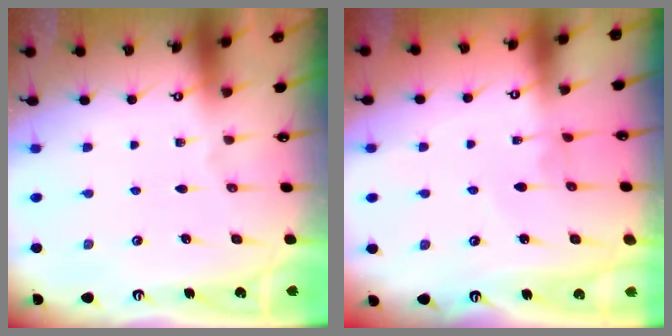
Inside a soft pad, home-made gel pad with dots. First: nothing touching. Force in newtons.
{"total": 2.7, "press": 2.7, "slide": 0.1}